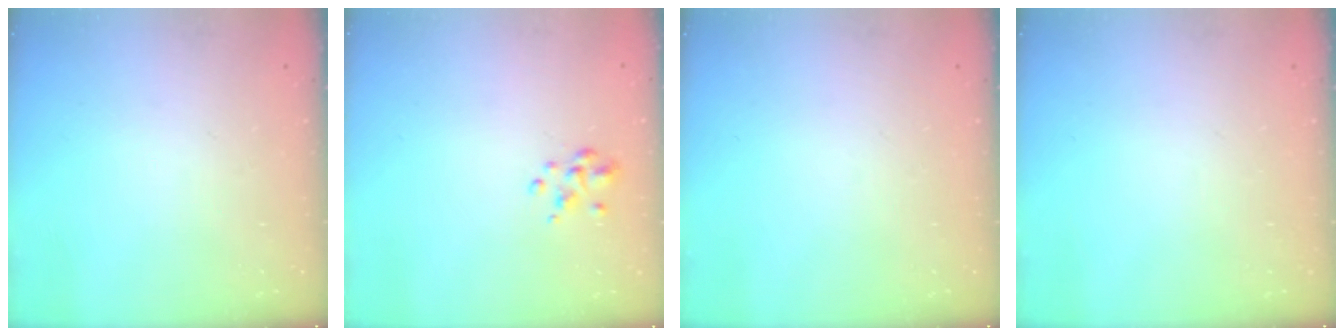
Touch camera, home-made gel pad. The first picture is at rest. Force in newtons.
{"total": 2.5, "press": 2.4, "slide": 0.7}
{"total": 0.0}
{"total": 0.0}